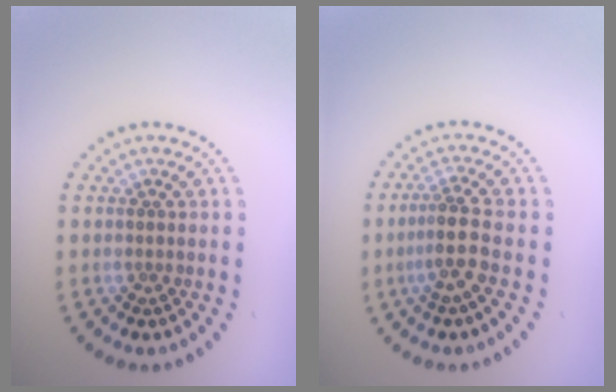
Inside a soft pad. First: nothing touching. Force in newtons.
{"total": 2.8, "press": 2.3, "slide": 1.6}